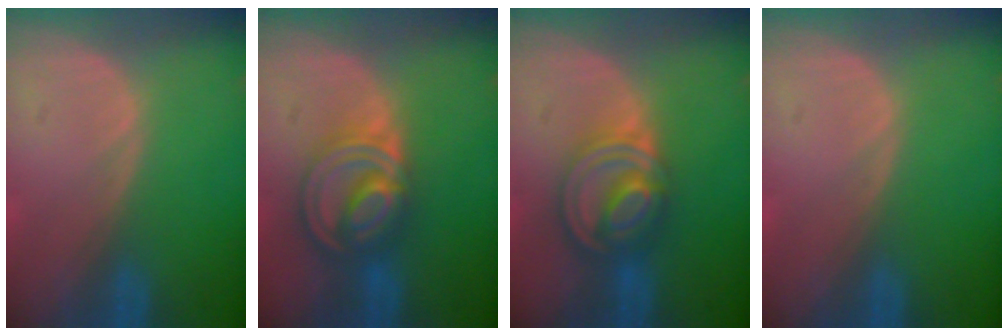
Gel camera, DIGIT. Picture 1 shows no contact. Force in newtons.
{"total": 8.6, "press": 7.2, "slide": 4.7}
{"total": 8.0, "press": 6.9, "slide": 4.0}
{"total": 0.0}